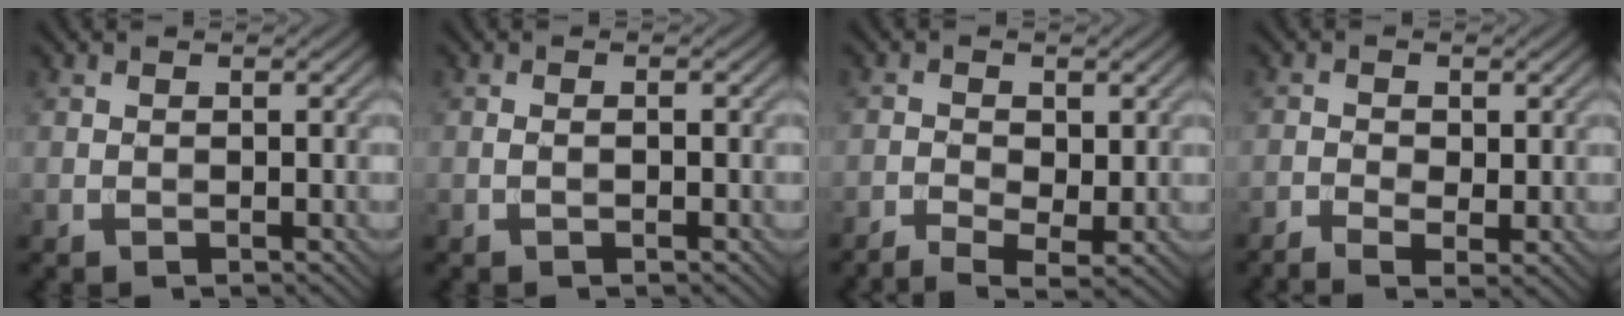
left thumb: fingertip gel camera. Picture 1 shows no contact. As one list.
[{"total": 0.8, "force": [-0.3, 0.1, 0.7], "torque": [-0.014, 0.000, -0.006]}, {"total": 3.2, "force": [-1.4, 1.3, 2.5], "torque": [-0.052, -0.005, -0.028]}, {"total": 2.7, "force": [-1.1, 1.1, 2.1], "torque": [-0.044, -0.005, -0.020]}]